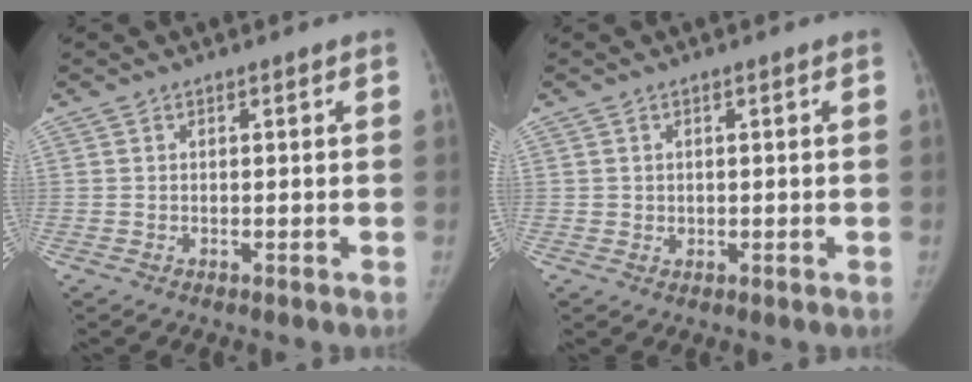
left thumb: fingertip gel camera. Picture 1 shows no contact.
{"total": 1.1, "force": [0.0, 1.1, 0.2], "torque": [0.005, 0.001, 0.003]}